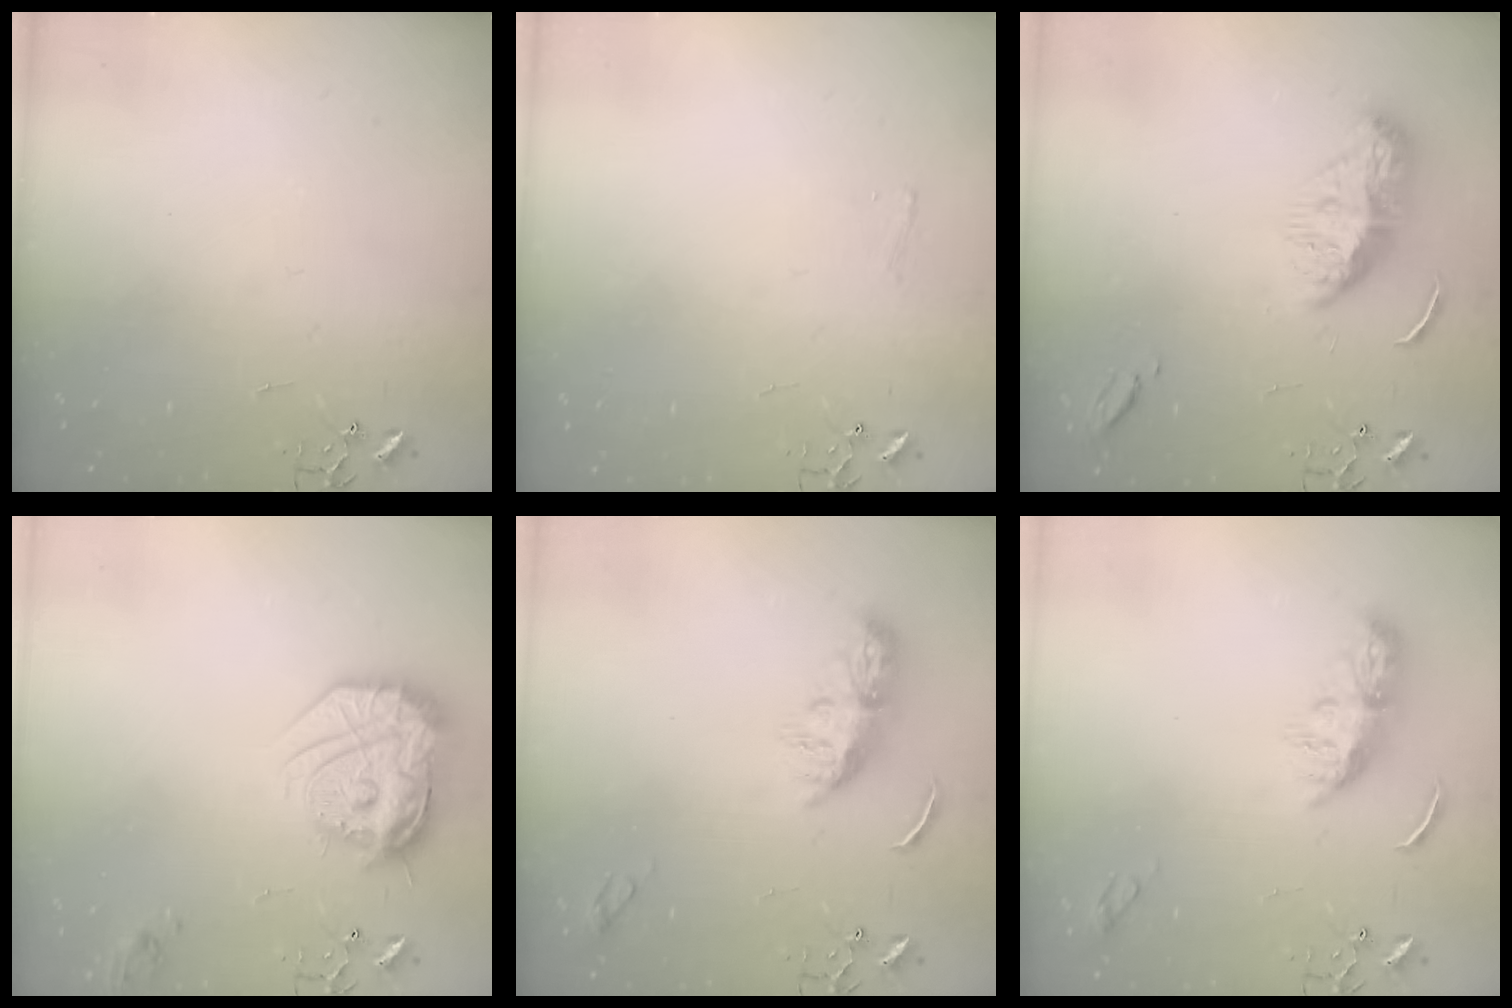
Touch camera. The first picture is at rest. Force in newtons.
{"total": 3.4, "press": 3.4, "slide": 0.4}
{"total": 11.6, "press": 11.6, "slide": 1.0}
{"total": 19.3, "press": 19.2, "slide": 1.7}
{"total": 8.9, "press": 8.9, "slide": 0.6}
{"total": 8.9, "press": 8.9, "slide": 0.6}